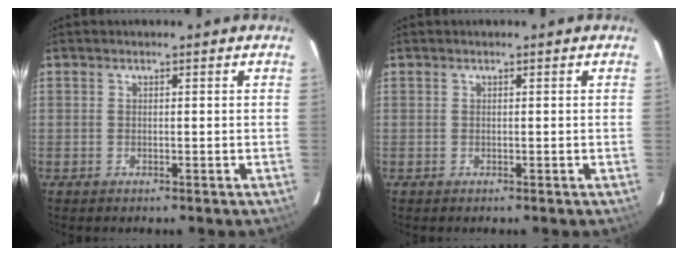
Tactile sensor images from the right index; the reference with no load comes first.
{"total": 0.0}